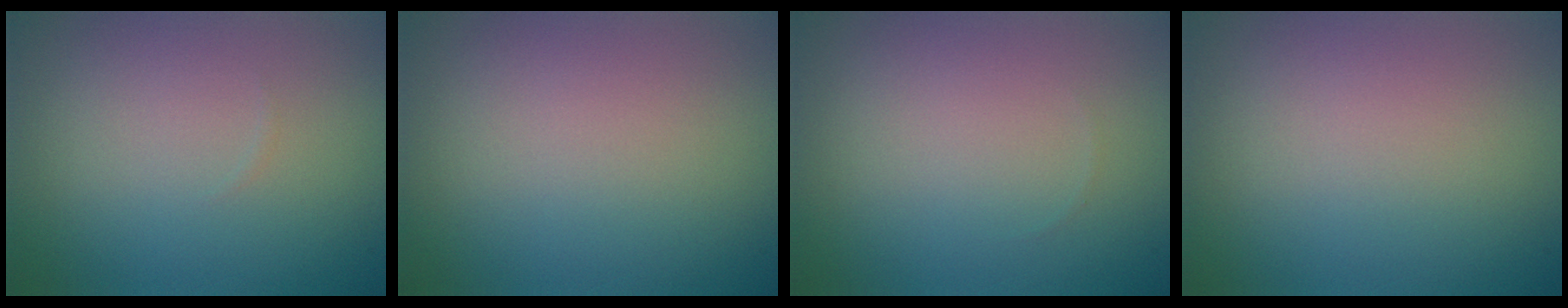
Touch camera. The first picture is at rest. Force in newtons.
{"total": 0.0}
{"total": 0.0}
{"total": 0.0}